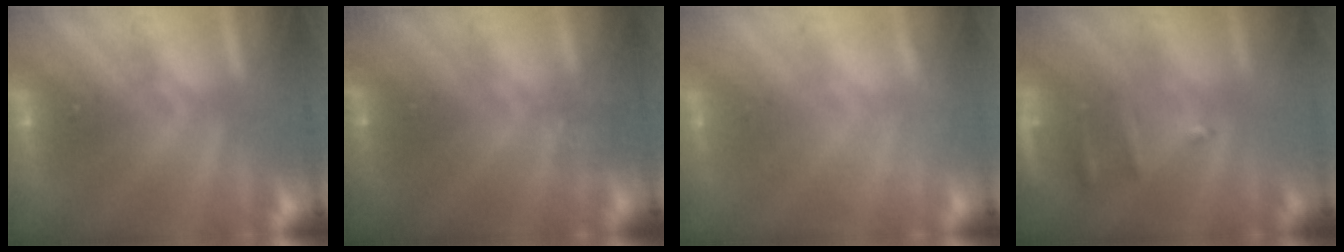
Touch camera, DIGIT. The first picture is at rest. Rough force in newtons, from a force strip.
{"total": 1.2}
{"total": 2.6}
{"total": 2.6}